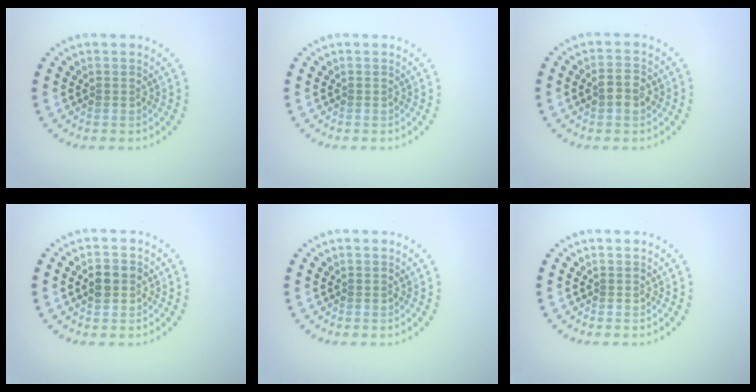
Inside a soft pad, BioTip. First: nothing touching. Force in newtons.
{"total": 0.0}
{"total": 2.2, "press": 2.2, "slide": 0.0}
{"total": 2.2, "press": 2.1, "slide": 0.2}
{"total": 0.0}
{"total": 0.0}